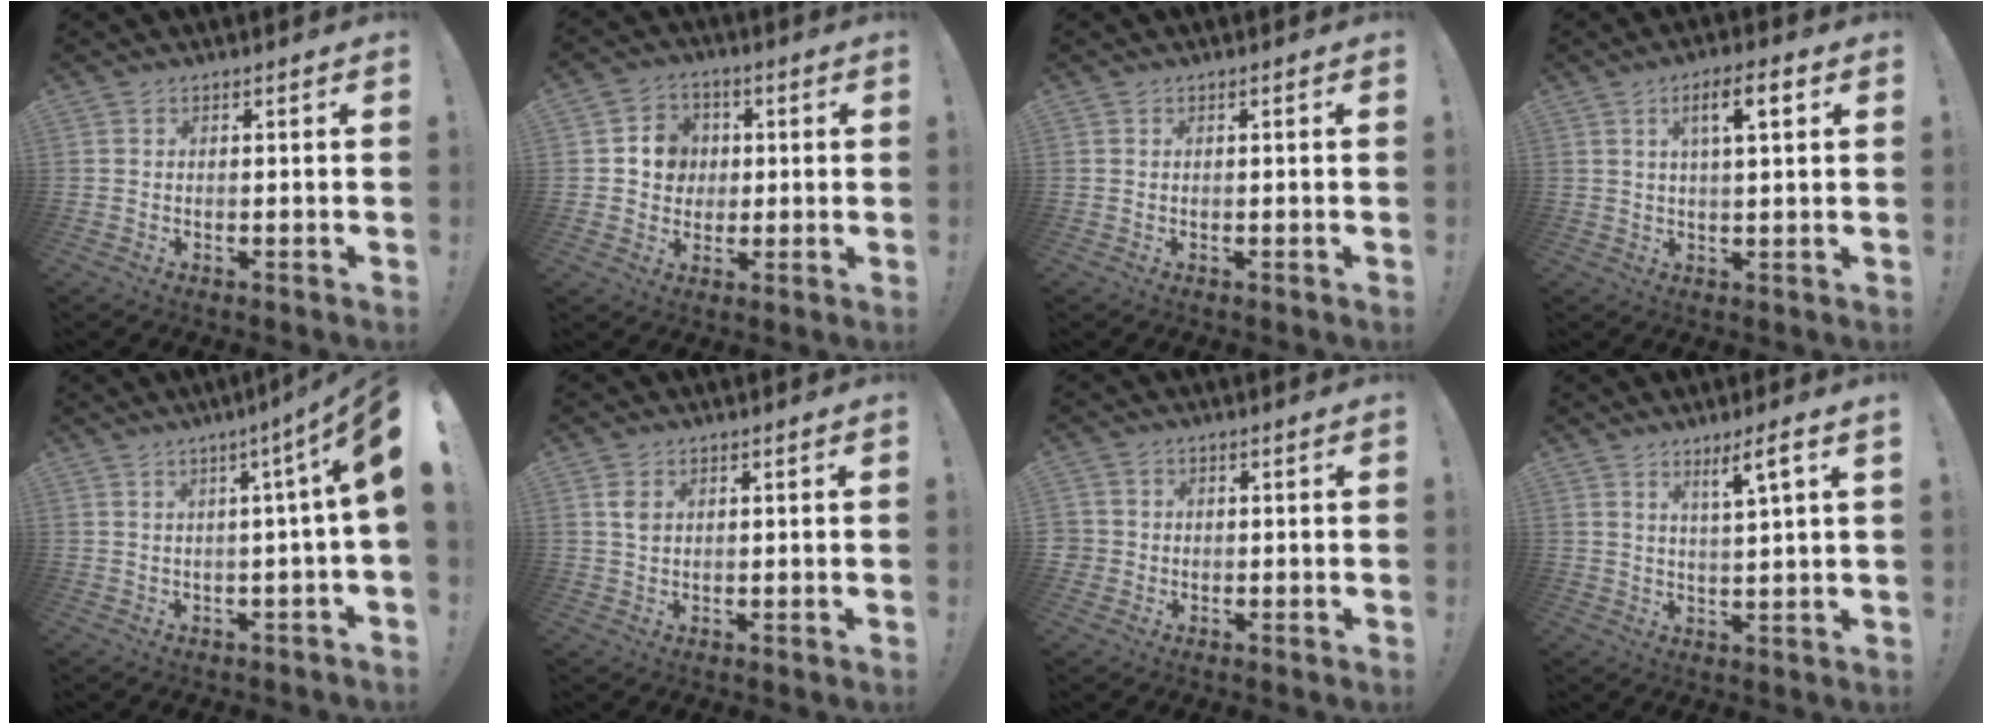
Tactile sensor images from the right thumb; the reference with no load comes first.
{"total": 8.4, "force": [1.2, 7.8, 2.9], "torque": [-0.033, 0.000, 0.027]}
{"total": 0.0}
{"total": 7.7, "force": [2.7, 2.0, 6.9], "torque": [-0.105, -0.003, 0.037]}
{"total": 7.1, "force": [1.2, -0.7, 7.0], "torque": [-0.096, -0.024, 0.014]}
{"total": 3.1, "force": [1.2, 2.0, 2.0], "torque": [-0.031, 0.002, 0.021]}
{"total": 2.5, "force": [-0.1, 2.4, 0.5], "torque": [-0.006, 0.006, -0.001]}
{"total": 6.1, "force": [3.4, -0.4, 5.0], "torque": [-0.071, -0.016, 0.047]}